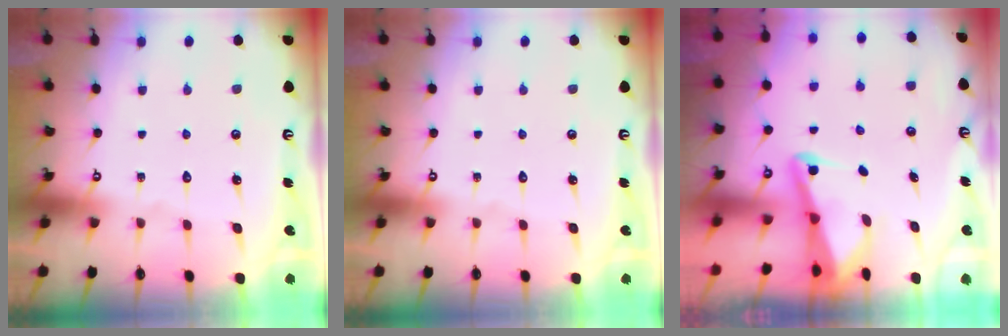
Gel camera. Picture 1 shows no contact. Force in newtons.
{"total": 0.0}
{"total": 2.5, "press": 2.4, "slide": 0.6}